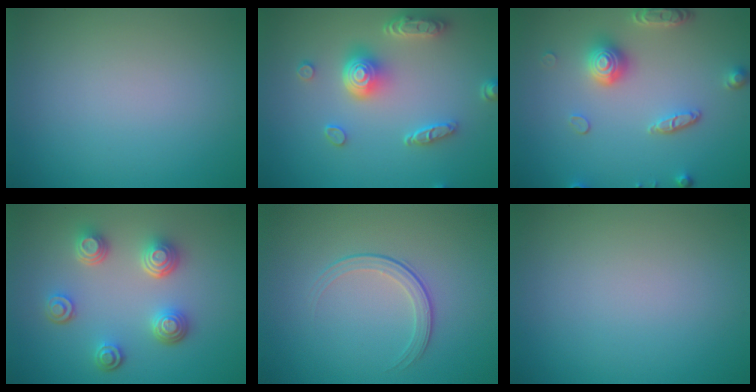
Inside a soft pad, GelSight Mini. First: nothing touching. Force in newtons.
{"total": 5.0, "press": 4.0, "slide": 3.0}
{"total": 4.1, "press": 3.5, "slide": 2.1}
{"total": 4.4, "press": 3.5, "slide": 2.7}
{"total": 1.9, "press": 1.3, "slide": 1.5}
{"total": 0.0}